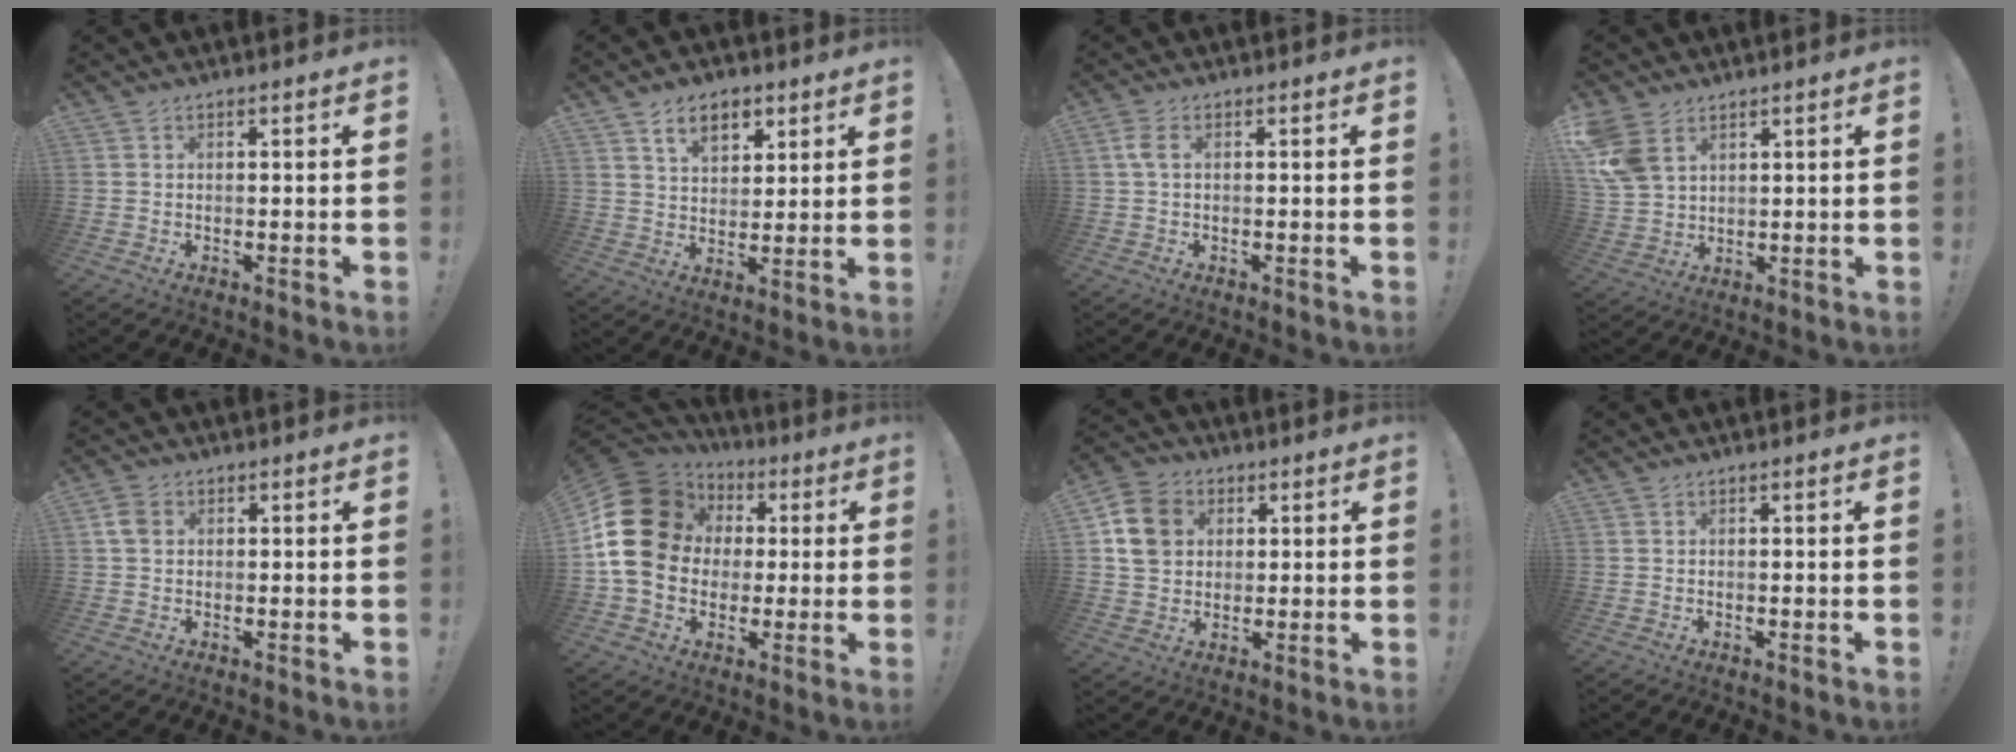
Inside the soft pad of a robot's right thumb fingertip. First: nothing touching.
{"total": 9.0, "force": [5.2, 5.6, 4.9], "torque": [-0.074, -0.017, 0.096]}
{"total": 3.1, "force": [0.5, 0.9, 2.9], "torque": [-0.057, 0.005, 0.011]}
{"total": 9.2, "force": [4.7, 6.1, 5.1], "torque": [-0.107, -0.013, 0.096]}
{"total": 4.2, "force": [0.9, 3.0, 2.8], "torque": [-0.047, 0.008, 0.019]}
{"total": 20.7, "force": [2.1, 16.9, 11.9], "torque": [-0.218, 0.006, 0.055]}
{"total": 10.4, "force": [2.8, 9.0, 4.6], "torque": [-0.063, 0.003, 0.060]}
{"total": 0.0}